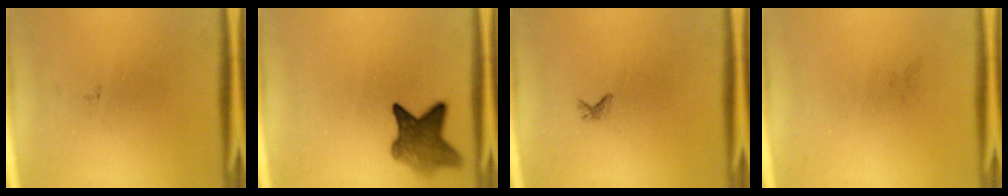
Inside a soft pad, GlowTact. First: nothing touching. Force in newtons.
{"total": 6.2}
{"total": 0.6}
{"total": 0.0}